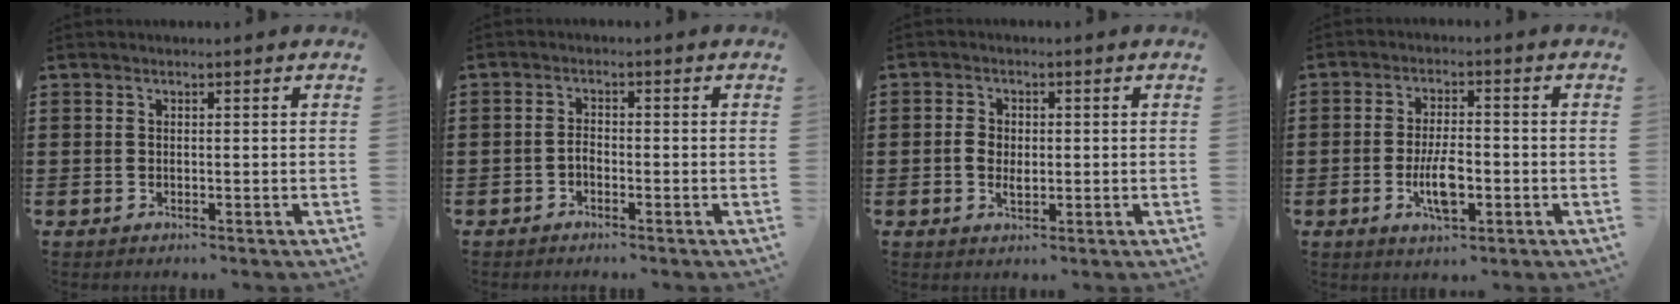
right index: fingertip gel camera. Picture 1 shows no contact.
{"total": 1.5, "force": [-0.9, 0.7, 1.0], "torque": [-0.021, 0.002, -0.019]}
{"total": 2.5, "force": [-0.2, 1.6, 1.9], "torque": [-0.046, 0.001, -0.006]}
{"total": 6.3, "force": [-1.8, 2.2, 5.6], "torque": [-0.113, 0.000, -0.035]}